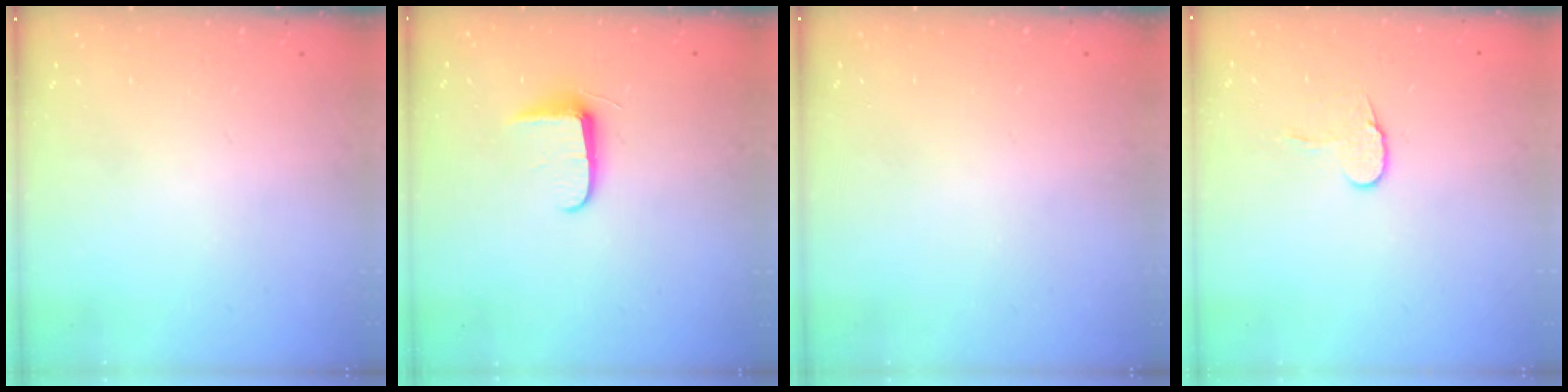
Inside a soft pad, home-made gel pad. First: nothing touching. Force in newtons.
{"total": 6.8, "press": 6.7, "slide": 0.9}
{"total": 0.6, "press": 0.6, "slide": 0.2}
{"total": 7.3, "press": 7.3, "slide": 0.4}